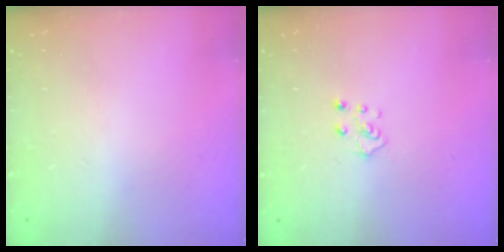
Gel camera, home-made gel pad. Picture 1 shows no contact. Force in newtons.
{"total": 4.8, "press": 4.8, "slide": 0.4}